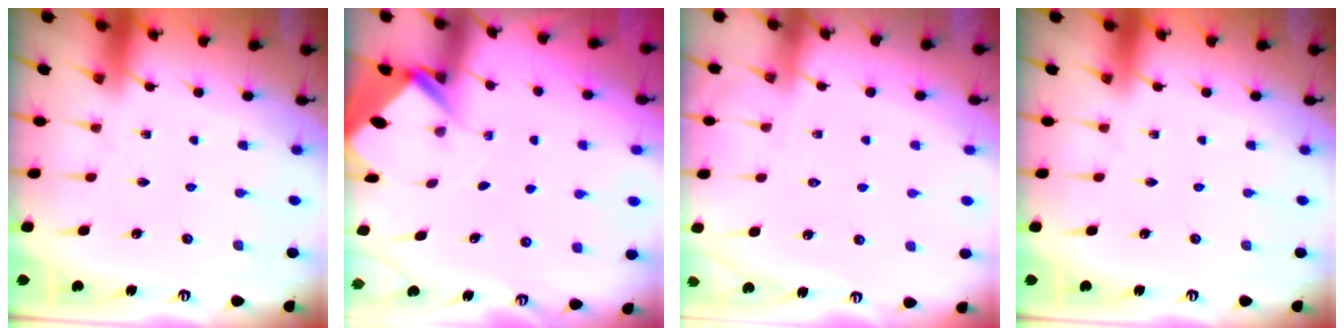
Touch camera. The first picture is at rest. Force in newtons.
{"total": 2.7, "press": 2.7, "slide": 0.1}
{"total": 4.0, "press": 3.9, "slide": 0.5}
{"total": 0.0}